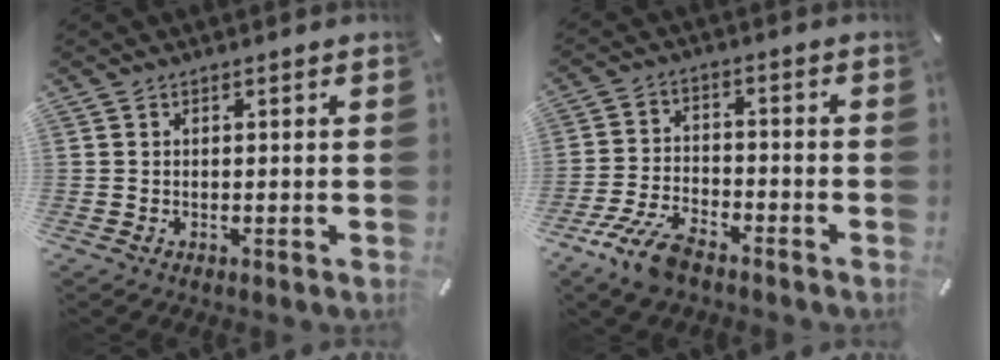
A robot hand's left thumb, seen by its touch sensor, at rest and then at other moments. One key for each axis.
{"total": 9.6, "fx": -6.9, "fy": 3.8, "fz": 5.5, "tx": -0.119, "ty": 0.028, "tz": -0.130}